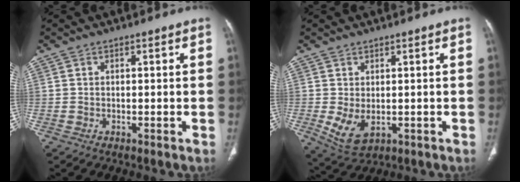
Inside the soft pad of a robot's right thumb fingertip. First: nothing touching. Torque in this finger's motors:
{"motor_torque": [-0.26, 0.37, 0.34, 0.47, 0.15]}